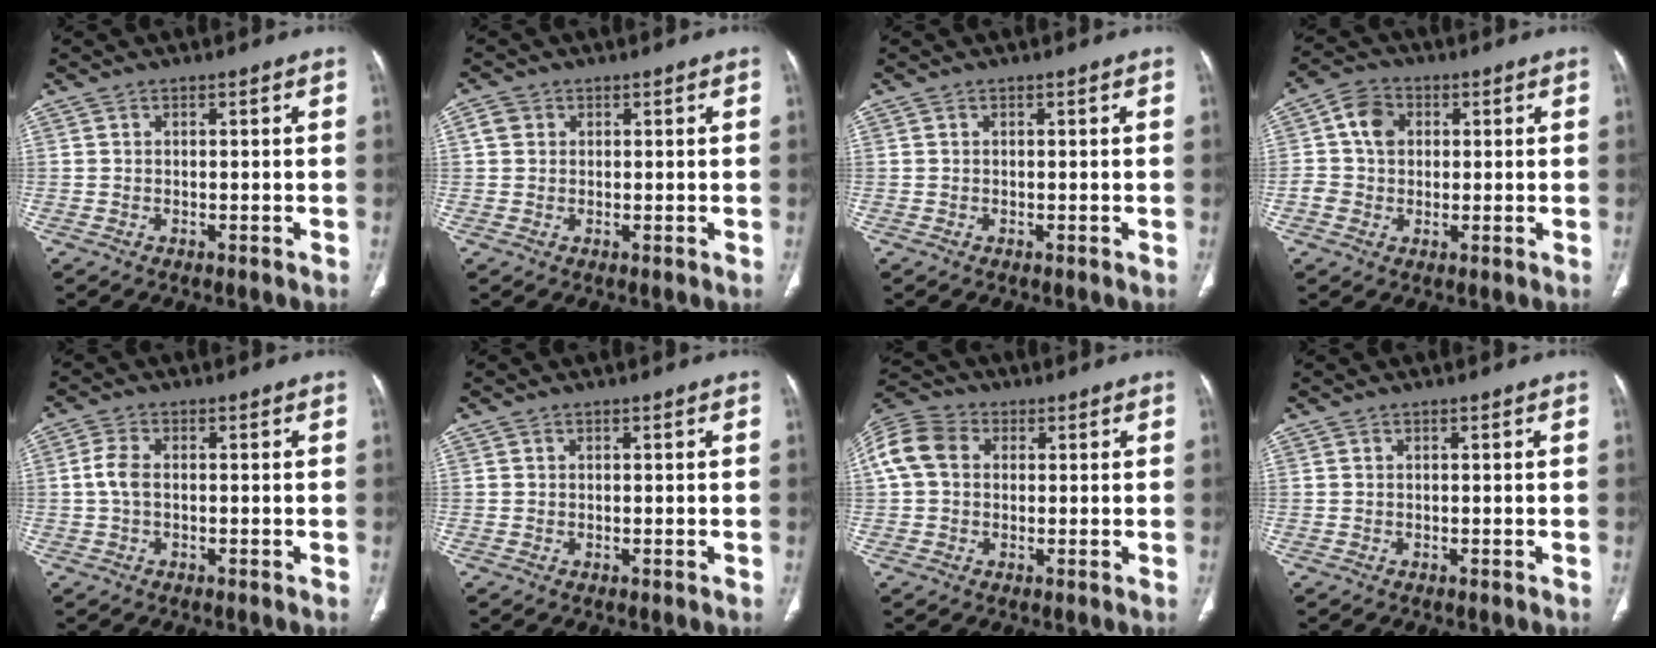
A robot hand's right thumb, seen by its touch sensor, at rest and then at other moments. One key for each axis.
{"total": 2.3, "fx": 0.6, "fy": 2.0, "fz": 0.9, "tx": -0.012, "ty": 0.003, "tz": 0.010}
{"total": 0.0}
{"total": 6.6, "fx": 1.2, "fy": 5.5, "fz": 3.6, "tx": -0.042, "ty": 0.010, "tz": 0.017}
{"total": 3.5, "fx": -0.1, "fy": 2.0, "fz": 2.8, "tx": -0.063, "ty": 0.008, "tz": -0.006}
{"total": 0.0}
{"total": 11.1, "fx": 2.4, "fy": 8.7, "fz": 6.6, "tx": -0.140, "ty": 0.029, "tz": 0.039}
{"total": 0.0}